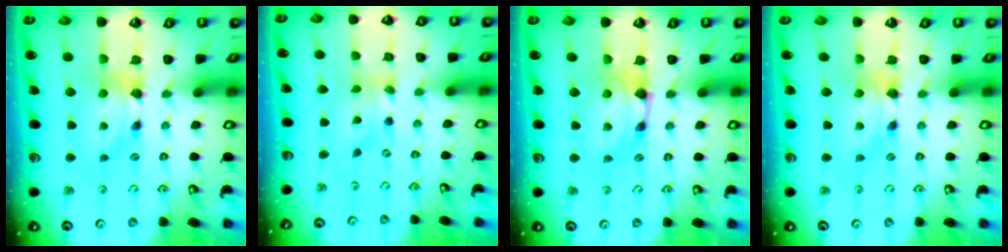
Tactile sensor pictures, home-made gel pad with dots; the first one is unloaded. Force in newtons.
{"total": 1.7, "press": 1.3, "slide": 1.1}
{"total": 1.5, "press": 1.2, "slide": 0.9}
{"total": 0.0}